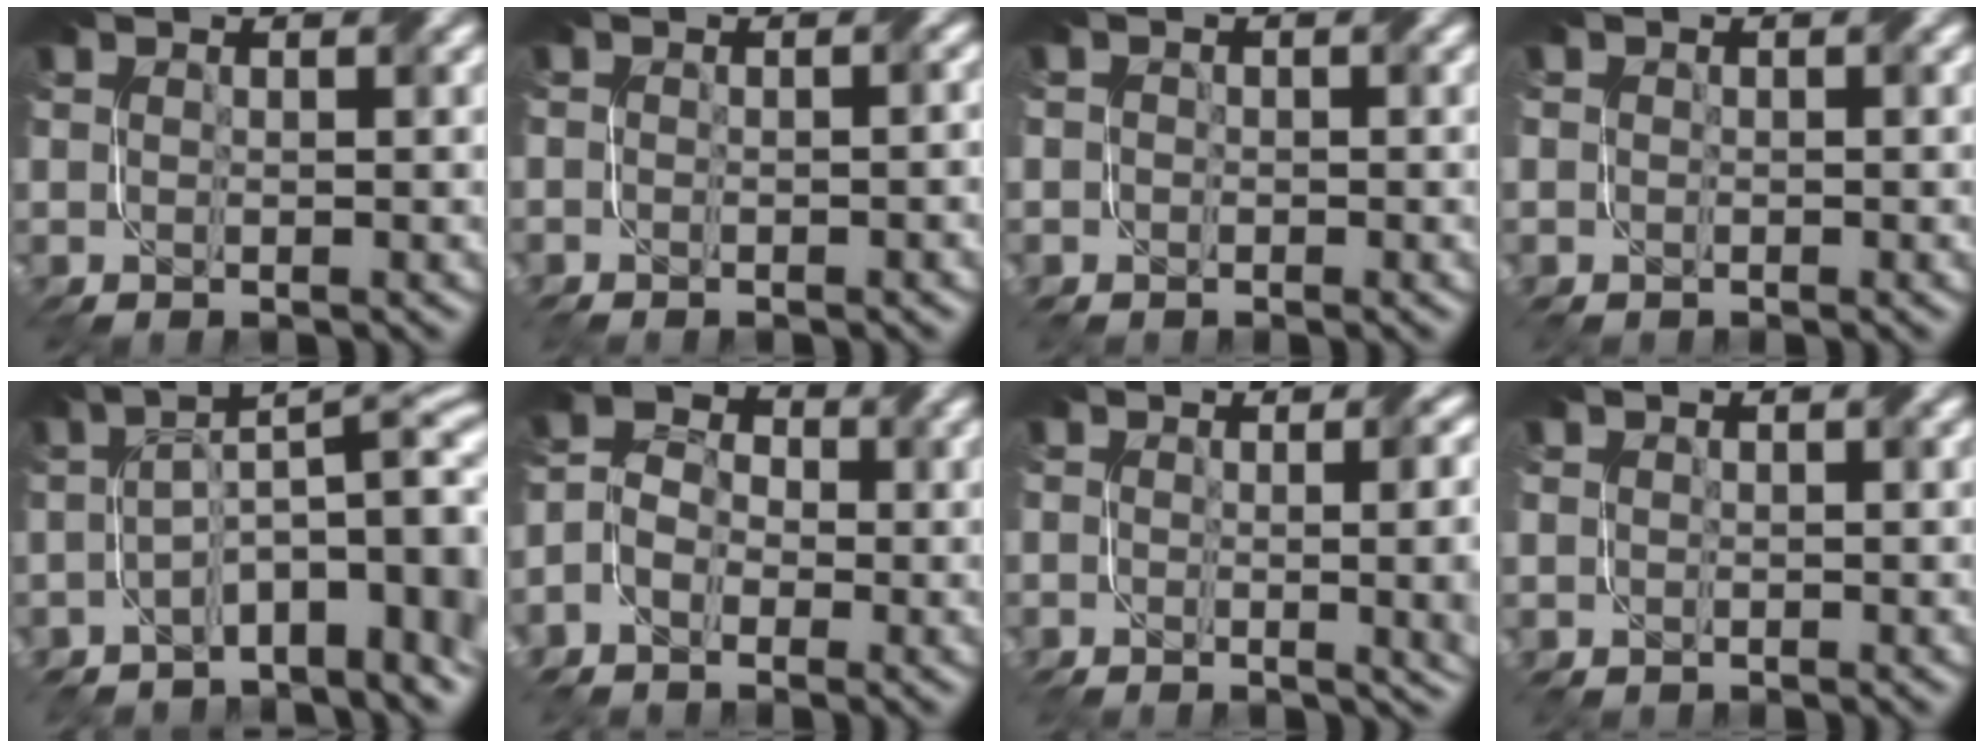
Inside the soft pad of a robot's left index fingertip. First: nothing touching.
{"total": 1.7, "force": [-1.7, 0.2, 0.2], "torque": [0.020, 0.005, -0.019]}
{"total": 1.6, "force": [-1.1, 0.6, -1.0], "torque": [0.025, -0.007, -0.006]}
{"total": 1.6, "force": [-0.9, 0.7, -1.1], "torque": [0.024, -0.008, 0.000]}
{"total": 7.3, "force": [-3.4, 2.0, 6.1], "torque": [-0.089, 0.002, -0.043]}
{"total": 3.9, "force": [-2.9, 2.5, 0.8], "torque": [-0.018, 0.002, -0.039]}
{"total": 7.2, "force": [-1.4, 3.3, 6.3], "torque": [-0.016, 0.005, -0.005]}
{"total": 1.5, "force": [-0.9, 0.3, -1.1], "torque": [0.021, -0.008, 0.005]}